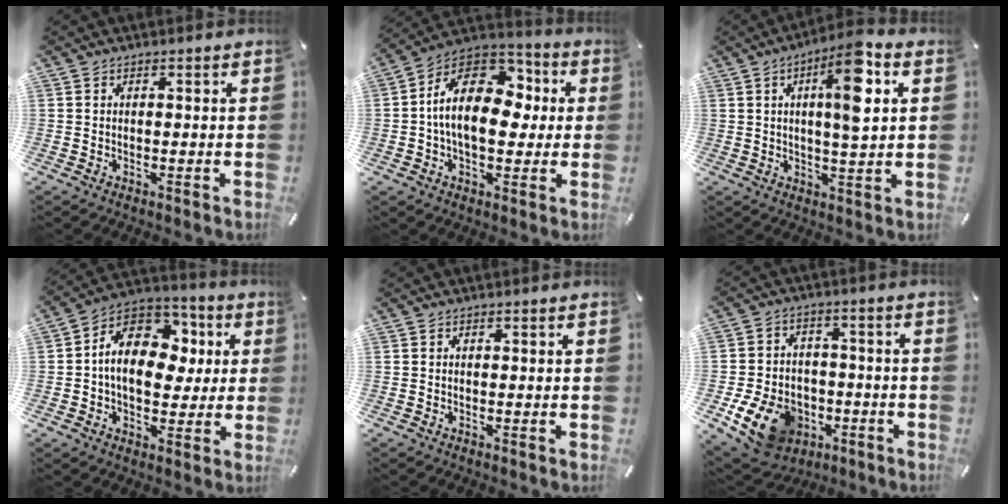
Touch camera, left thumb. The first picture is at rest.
{"total": 18.4, "force": [1.4, 11.8, 14.1], "torque": [-0.247, 0.008, 0.025]}
{"total": 12.3, "force": [3.8, 3.0, 11.3], "torque": [-0.183, -0.001, 0.056]}
{"total": 15.6, "force": [1.8, 11.6, 10.3], "torque": [-0.180, -0.004, 0.034]}
{"total": 0.0}
{"total": 13.6, "force": [-5.8, 10.1, 6.9], "torque": [-0.123, 0.040, -0.094]}